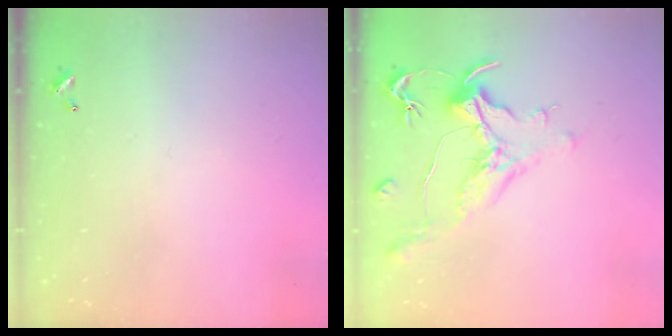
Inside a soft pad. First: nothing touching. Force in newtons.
{"total": 1.3, "press": 1.1, "slide": 0.7}